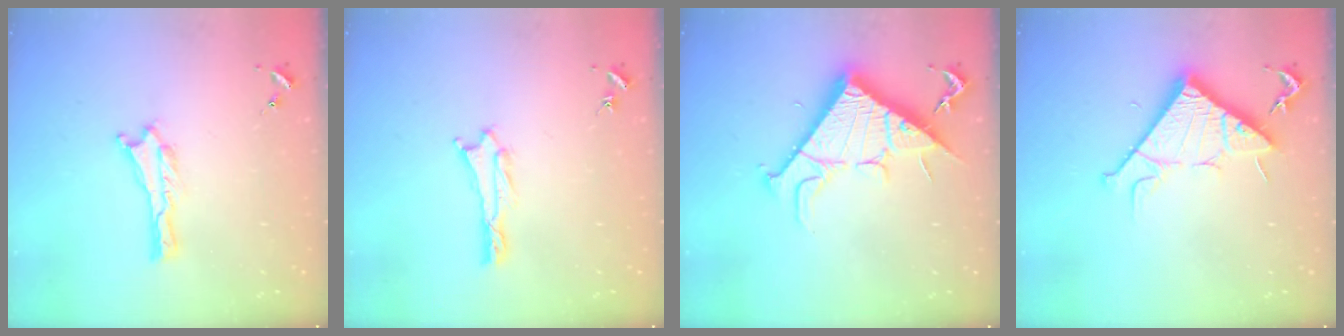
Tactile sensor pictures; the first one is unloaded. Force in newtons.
{"total": 1.0, "press": 1.0, "slide": 0.2}
{"total": 13.0, "press": 13.0, "slide": 0.2}
{"total": 10.2, "press": 10.2, "slide": 0.3}